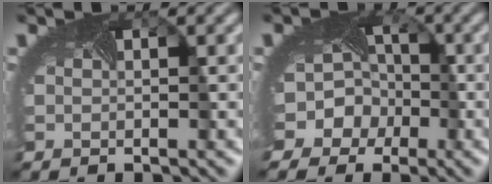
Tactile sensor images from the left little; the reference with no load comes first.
{"total": 10.1, "force": [-3.6, 8.8, 3.4], "torque": [-0.066, 0.007, -0.085]}